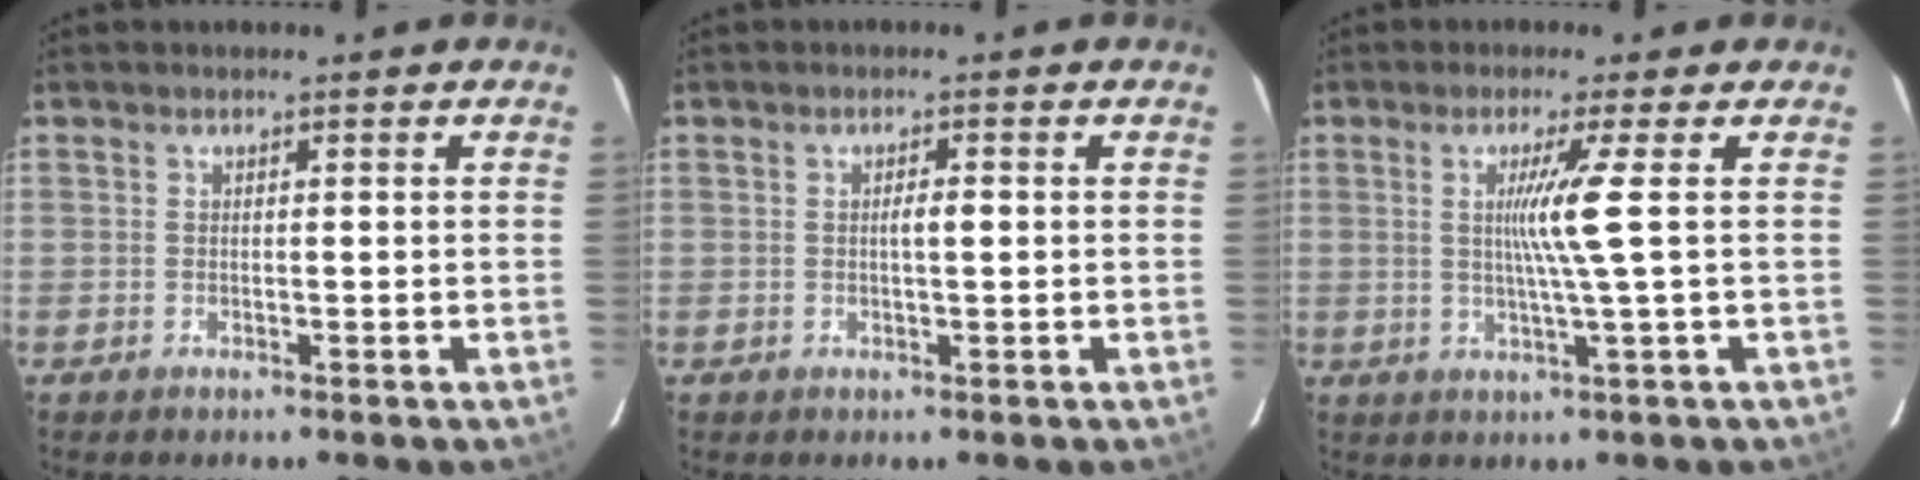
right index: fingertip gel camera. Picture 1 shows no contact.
{"total": 1.6, "force": [0.0, 0.3, 1.6], "torque": [-0.027, 0.003, 0.000]}
{"total": 5.5, "force": [0.8, -2.0, 5.0], "torque": [-0.096, -0.008, 0.016]}